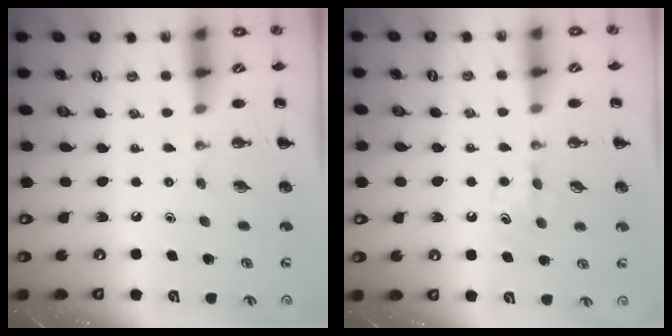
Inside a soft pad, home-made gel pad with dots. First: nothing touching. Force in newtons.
{"total": 5.8, "press": 5.7, "slide": 1.5}